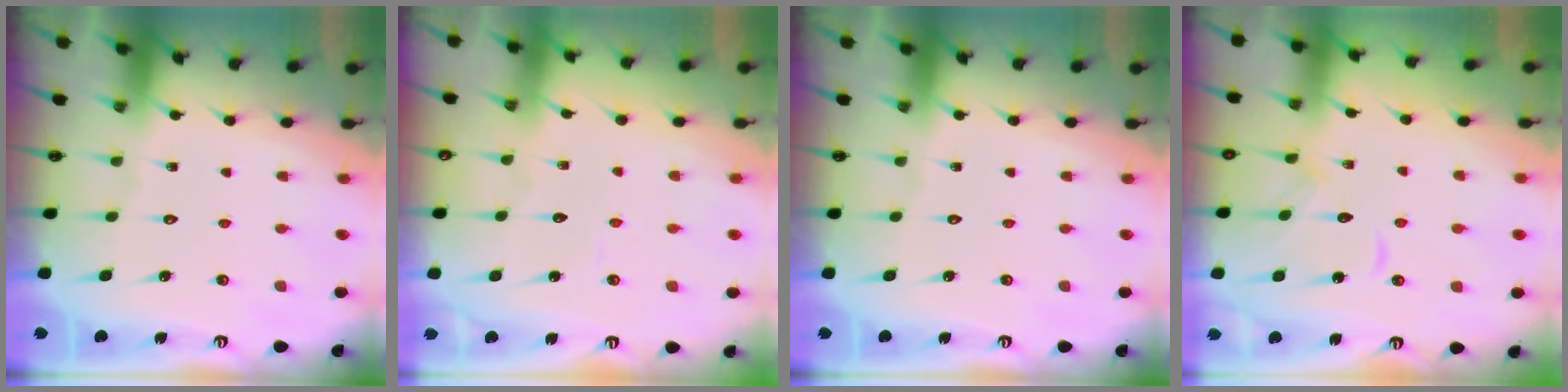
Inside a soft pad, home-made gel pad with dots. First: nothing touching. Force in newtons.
{"total": 2.6, "press": 2.6, "slide": 0.3}
{"total": 0.0}
{"total": 9.4, "press": 9.4, "slide": 0.3}